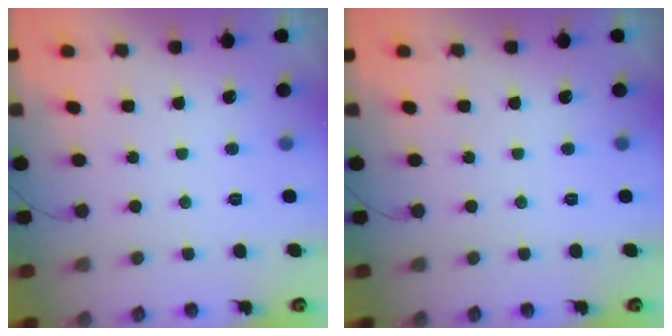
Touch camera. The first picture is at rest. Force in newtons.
{"total": 0.0}